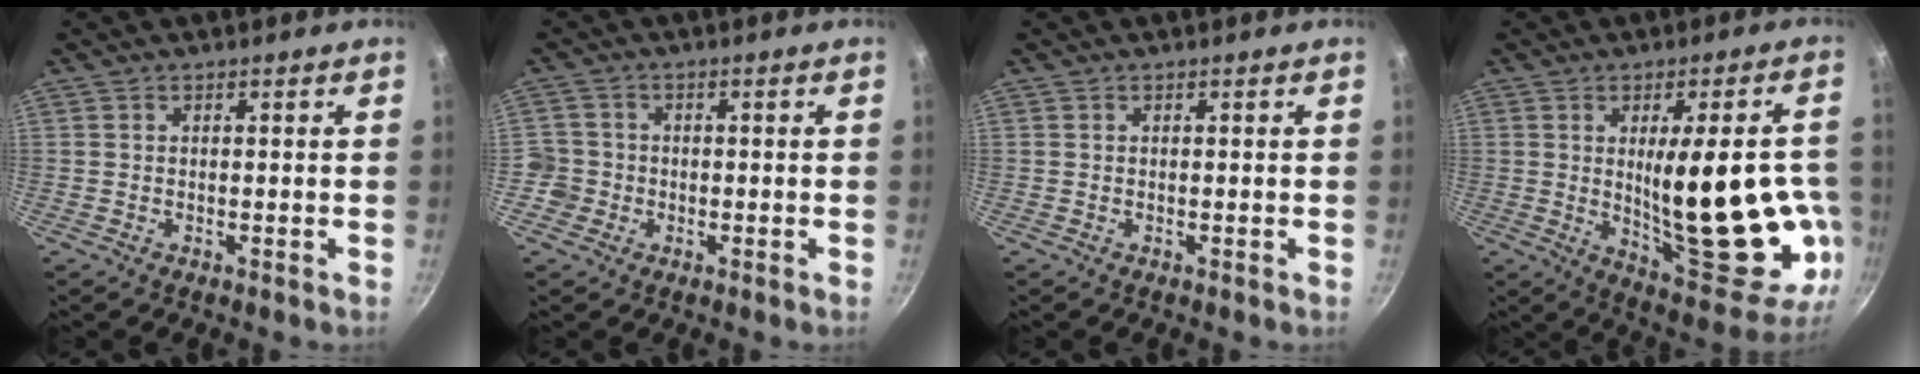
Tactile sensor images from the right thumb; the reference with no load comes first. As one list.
[{"total": 4.7, "force": [-1.6, 4.3, 0.9], "torque": [0.004, 0.021, -0.034]}, {"total": 0.0}, {"total": 24.8, "force": [-1.7, 9.0, 23.0], "torque": [-0.292, -0.023, 0.000]}]